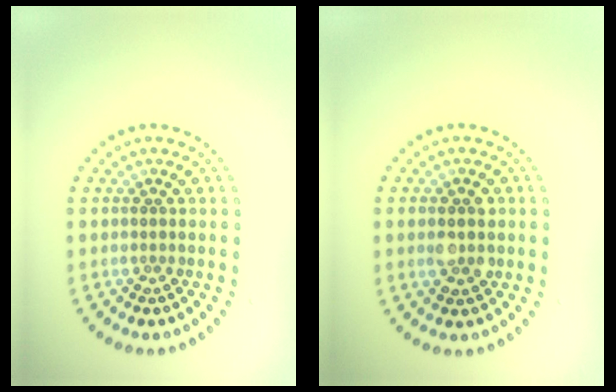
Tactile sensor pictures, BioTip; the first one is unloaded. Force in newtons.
{"total": 2.7, "press": 2.7, "slide": 0.2}